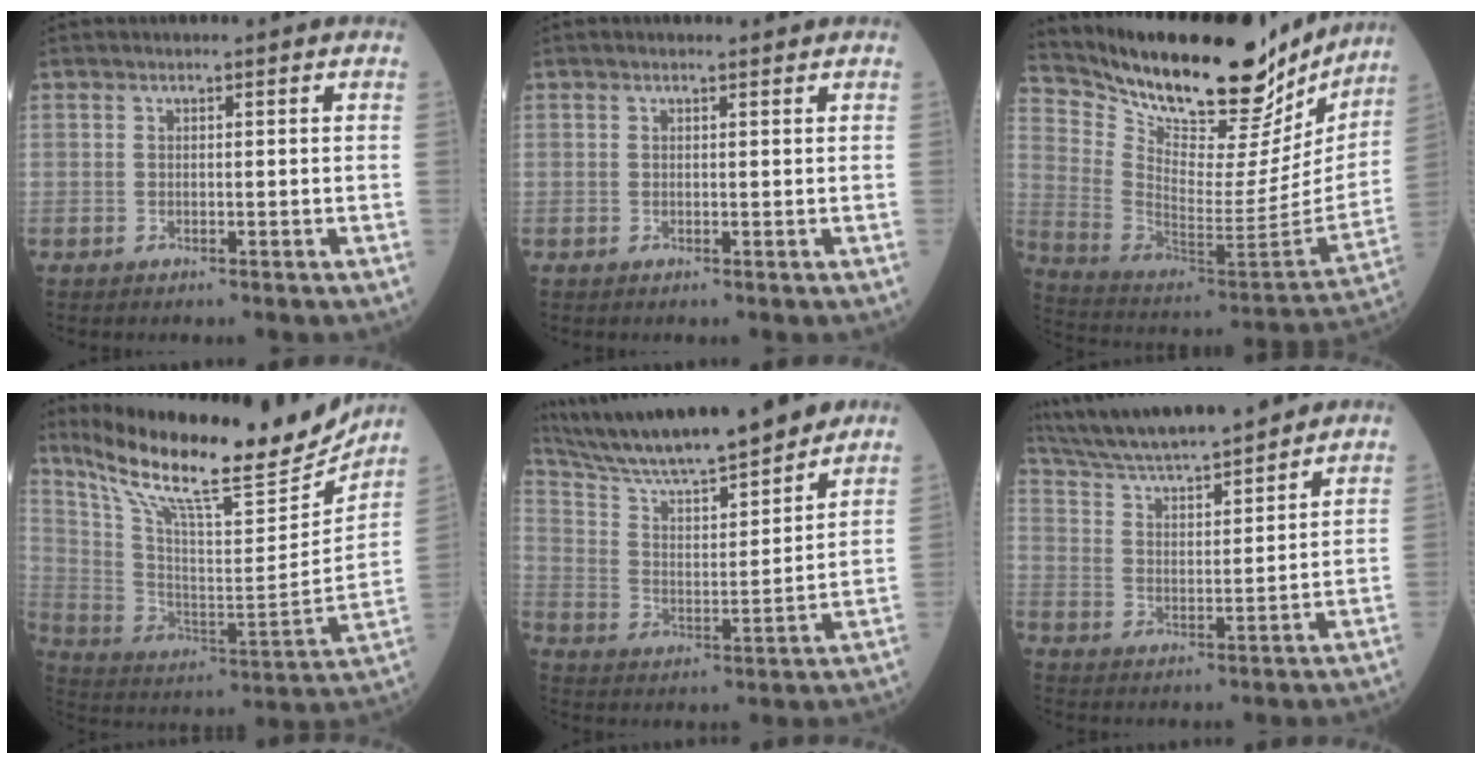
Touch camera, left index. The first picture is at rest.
{"total": 1.0, "force": [0.9, 0.0, 0.3], "torque": [-0.010, 0.005, 0.015]}
{"total": 28.7, "force": [24.5, 7.3, 13.1], "torque": [-0.225, -0.043, 0.361]}
{"total": 23.3, "force": [20.1, 3.2, 11.3], "torque": [-0.206, -0.034, 0.316]}
{"total": 19.2, "force": [17.1, 1.5, 8.7], "torque": [-0.160, 0.007, 0.284]}
{"total": 18.2, "force": [16.3, 1.9, 7.7], "torque": [-0.138, 0.021, 0.271]}